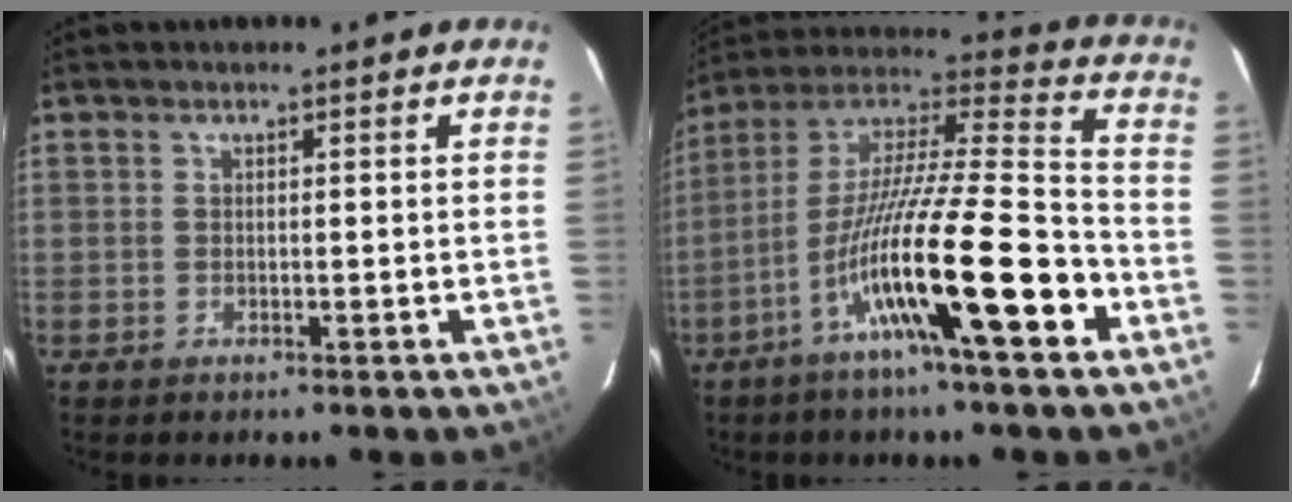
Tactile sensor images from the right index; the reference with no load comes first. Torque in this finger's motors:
{"motor_torque": [1.09, -0.73, 0.64, 0.21]}